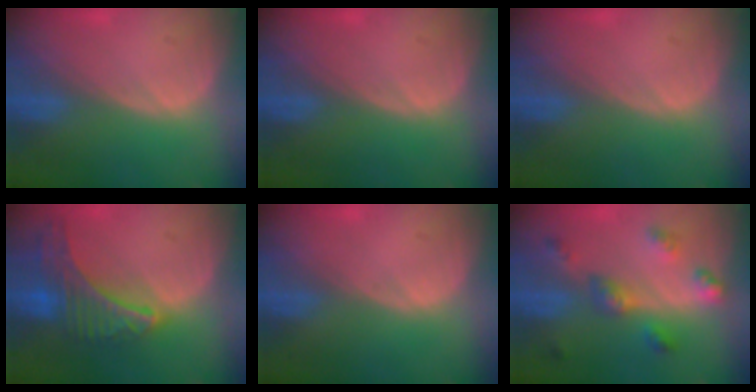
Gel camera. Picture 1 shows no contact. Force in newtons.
{"total": 0.0}
{"total": 0.0}
{"total": 9.3, "press": 8.2, "slide": 4.5}
{"total": 0.0}
{"total": 5.8, "press": 5.7, "slide": 1.2}